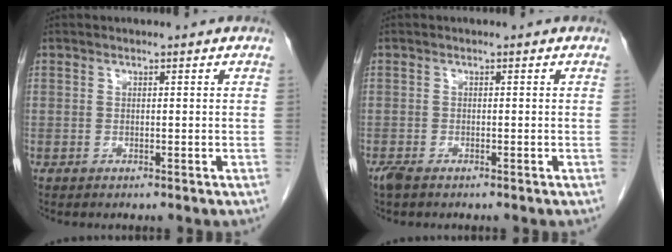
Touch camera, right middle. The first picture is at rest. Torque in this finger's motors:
{"motor_torque": [0.25, -0.15, 0.06, 0.01]}